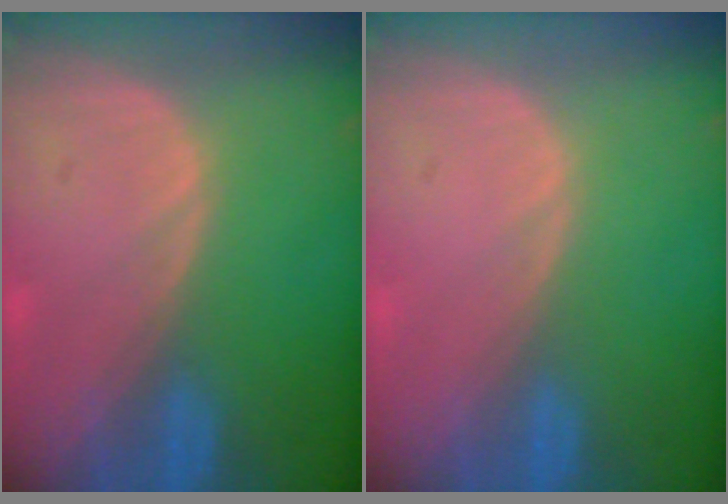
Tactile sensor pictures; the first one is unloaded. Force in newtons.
{"total": 0.0}